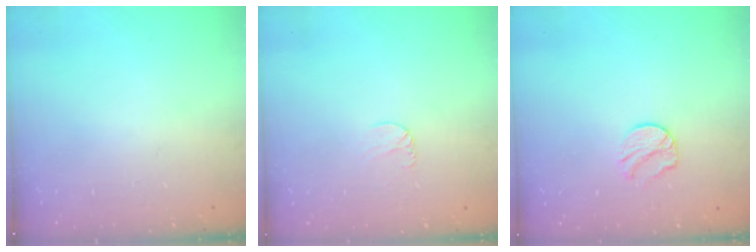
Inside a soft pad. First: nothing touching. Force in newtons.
{"total": 5.3, "press": 5.3, "slide": 0.4}
{"total": 7.8, "press": 7.8, "slide": 0.5}